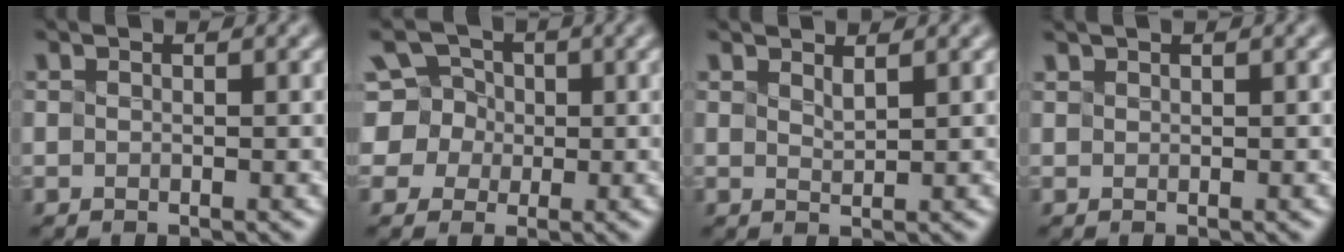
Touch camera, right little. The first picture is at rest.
{"total": 6.7, "force": [2.4, 6.0, 2.0], "torque": [-0.044, 0.049, 0.027]}
{"total": 0.8, "force": [0.6, -0.4, -0.2], "torque": [-0.001, 0.009, 0.024]}
{"total": 1.2, "force": [1.0, 0.5, 0.5], "torque": [-0.007, 0.013, 0.019]}